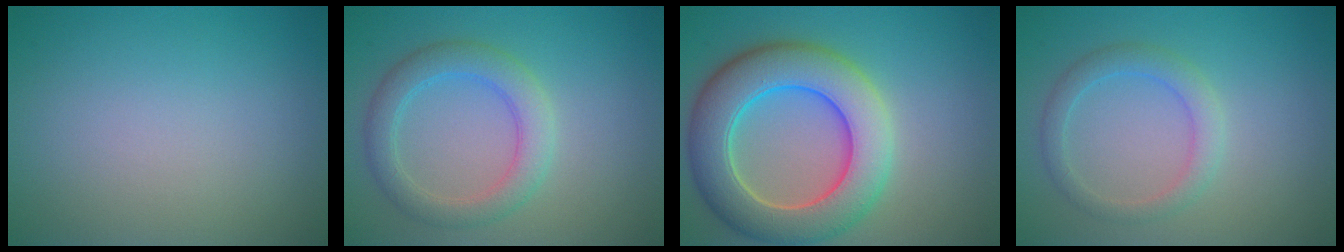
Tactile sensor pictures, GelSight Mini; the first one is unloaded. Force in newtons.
{"total": 3.0, "press": 3.0, "slide": 0.2}
{"total": 9.3, "press": 9.2, "slide": 0.7}
{"total": 2.4, "press": 2.4, "slide": 0.1}